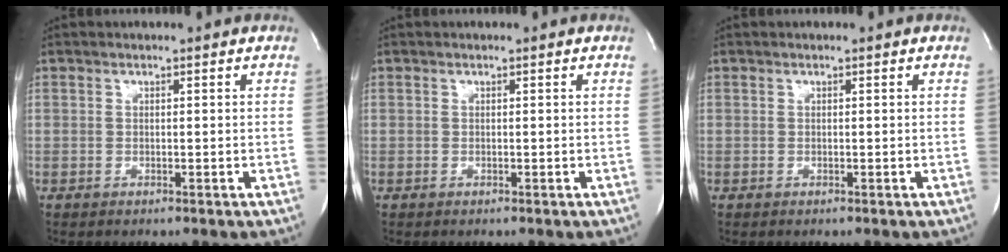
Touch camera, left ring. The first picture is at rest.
{"total": 0.0}
{"total": 0.0}